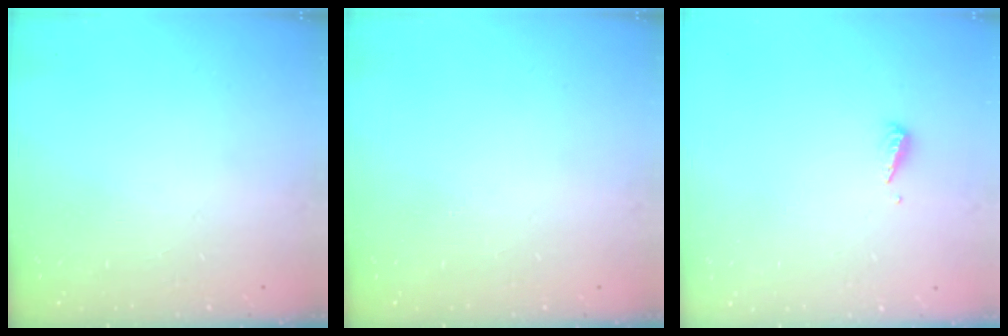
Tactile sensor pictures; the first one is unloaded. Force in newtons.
{"total": 0.0}
{"total": 2.9, "press": 2.9, "slide": 0.4}